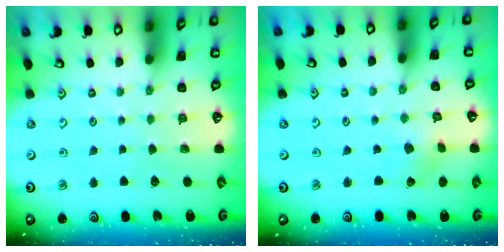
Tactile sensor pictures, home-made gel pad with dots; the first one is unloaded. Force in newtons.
{"total": 2.2, "press": 2.2, "slide": 0.4}